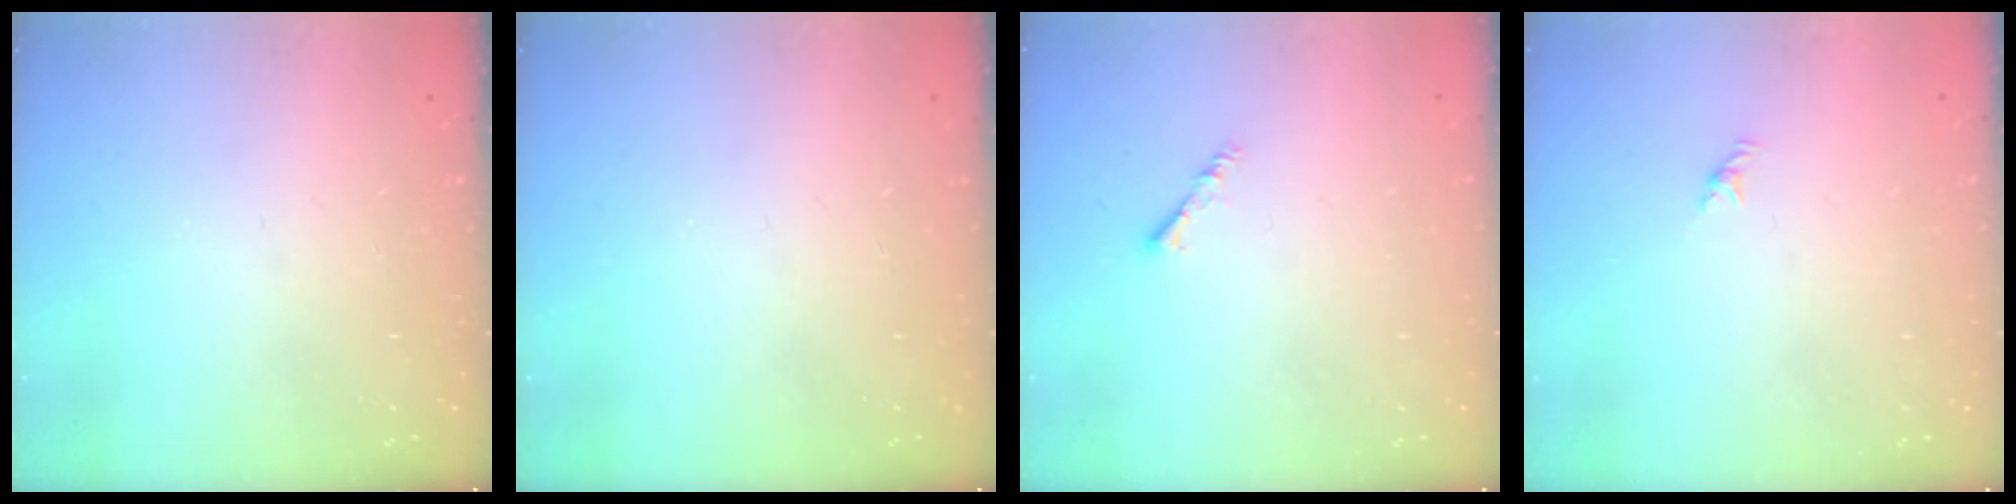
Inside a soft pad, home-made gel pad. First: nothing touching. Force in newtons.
{"total": 0.0}
{"total": 1.5, "press": 1.5, "slide": 0.4}
{"total": 1.1, "press": 1.0, "slide": 0.5}